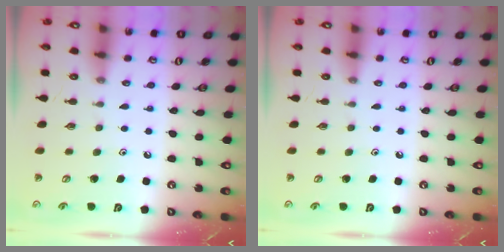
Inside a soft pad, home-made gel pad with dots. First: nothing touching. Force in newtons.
{"total": 0.0}